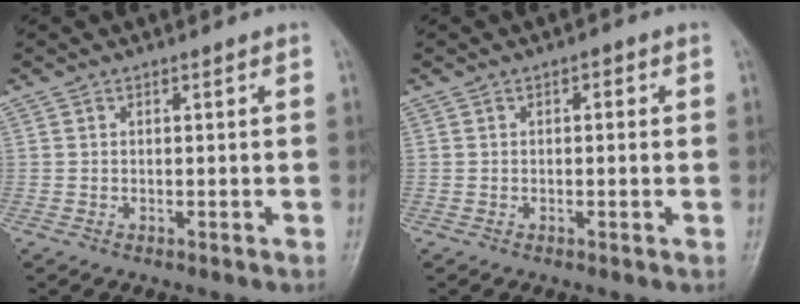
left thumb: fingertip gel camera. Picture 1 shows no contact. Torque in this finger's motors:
{"motor_torque": [0.03, 0.23, -0.21, 0.04, 0.04]}